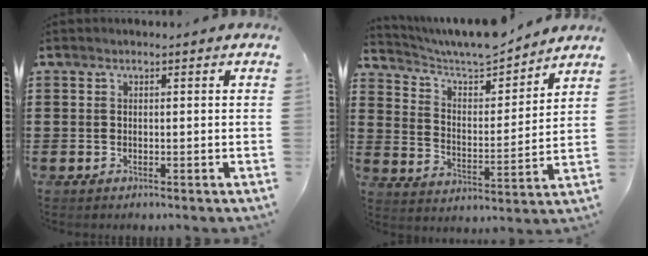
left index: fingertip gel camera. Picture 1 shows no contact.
{"total": 6.9, "force": [6.6, 0.9, 1.8], "torque": [-0.057, -0.050, 0.111]}